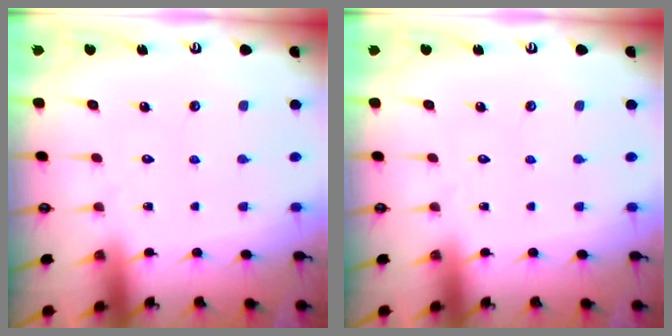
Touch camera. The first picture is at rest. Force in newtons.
{"total": 0.0}